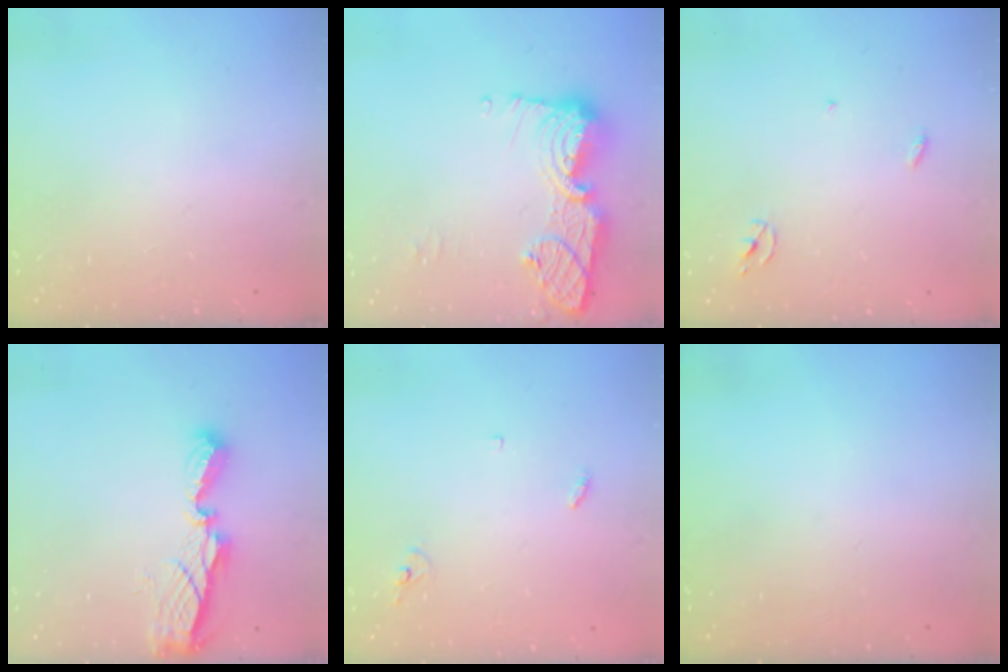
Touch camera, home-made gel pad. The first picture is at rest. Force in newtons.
{"total": 13.4, "press": 13.4, "slide": 1.3}
{"total": 2.3, "press": 2.3, "slide": 0.2}
{"total": 7.4, "press": 7.4, "slide": 0.2}
{"total": 2.9, "press": 2.9, "slide": 0.2}
{"total": 0.0}